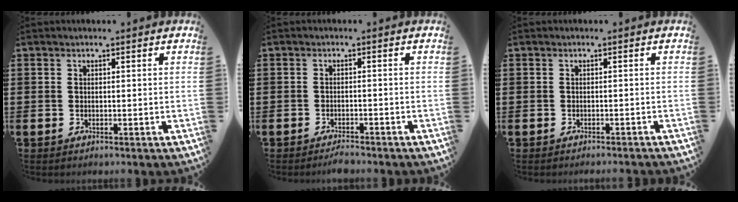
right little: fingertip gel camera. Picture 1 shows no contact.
{"total": 1.4, "force": [-1.4, 0.1, 0.3], "torque": [-0.009, 0.001, -0.027]}
{"total": 0.6, "force": [-0.6, -0.1, 0.1], "torque": [-0.001, -0.002, -0.012]}